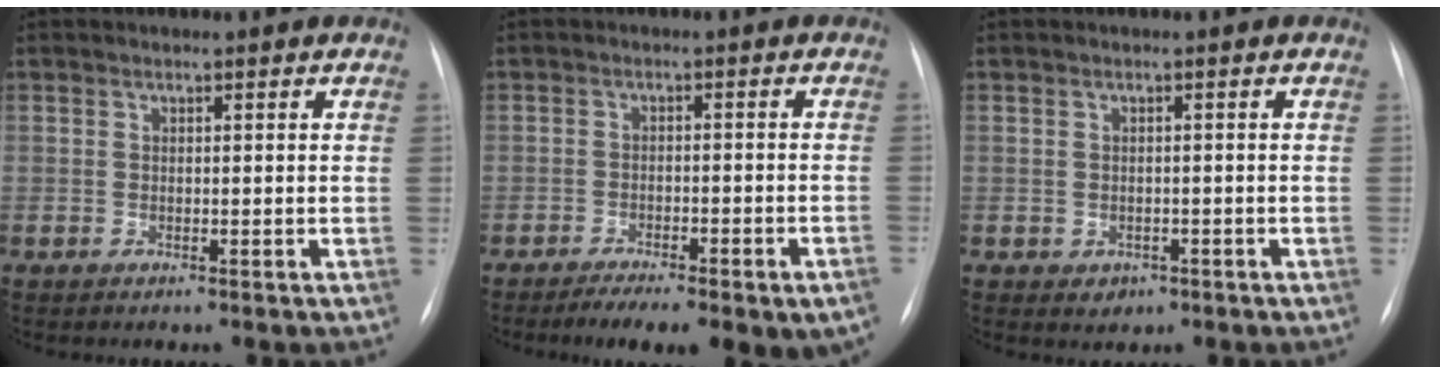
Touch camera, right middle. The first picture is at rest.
{"total": 12.7, "force": [-8.7, 3.2, 8.7], "torque": [-0.108, 0.001, -0.120]}
{"total": 1.8, "force": [-0.8, 1.5, 0.6], "torque": [-0.009, 0.001, -0.002]}